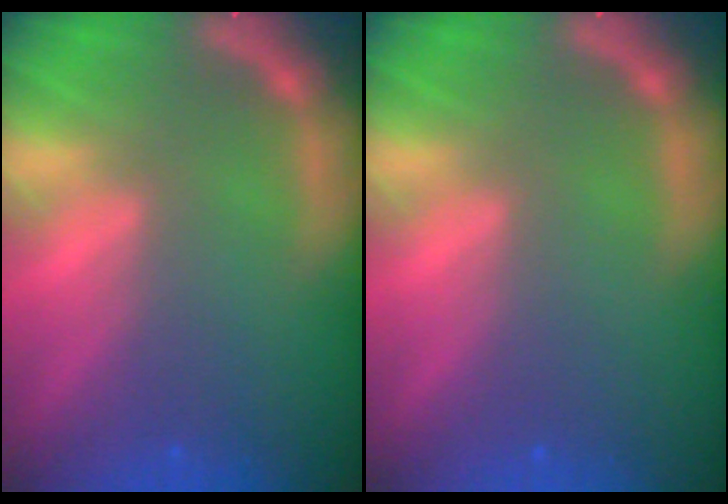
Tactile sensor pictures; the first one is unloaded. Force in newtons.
{"total": 0.0}